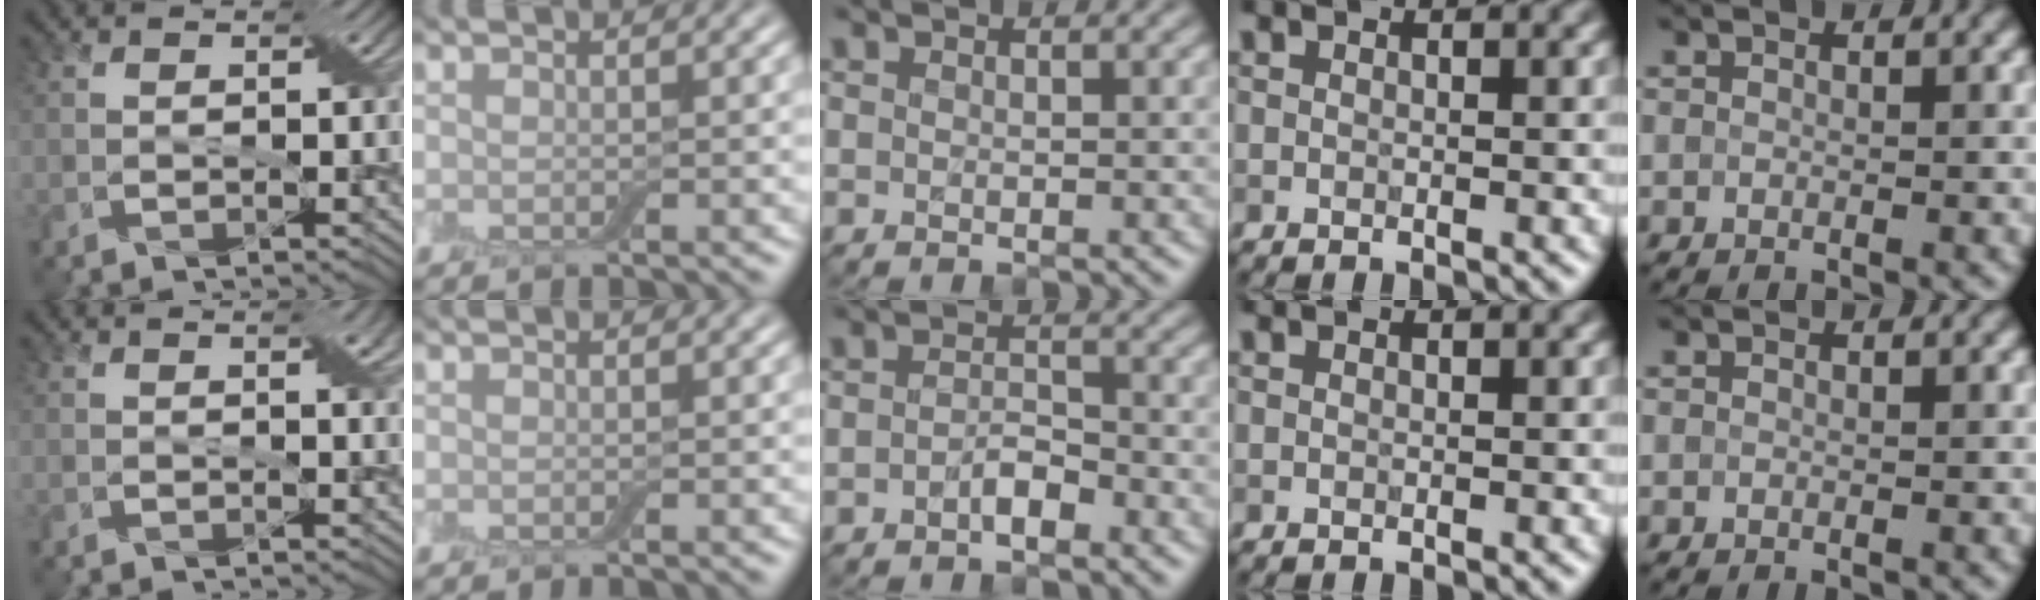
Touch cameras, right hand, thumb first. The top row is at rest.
{"thumb": {"total": 2.2, "force": [1.1, 0.5, 1.9], "torque": [-0.027, 0.002, 0.019]}, "middle": {"total": 1.7, "force": [-1.0, 0.6, 1.2], "torque": [-0.023, 0.005, -0.021]}}